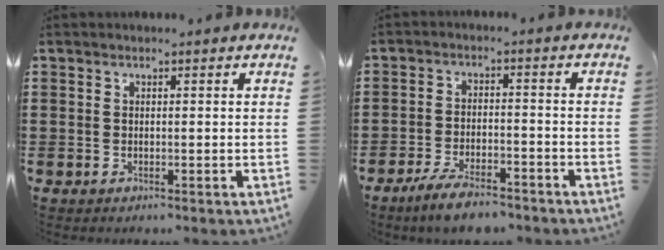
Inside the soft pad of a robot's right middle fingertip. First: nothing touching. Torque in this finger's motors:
{"motor_torque": [1.73, -0.40, 0.64, 0.21]}